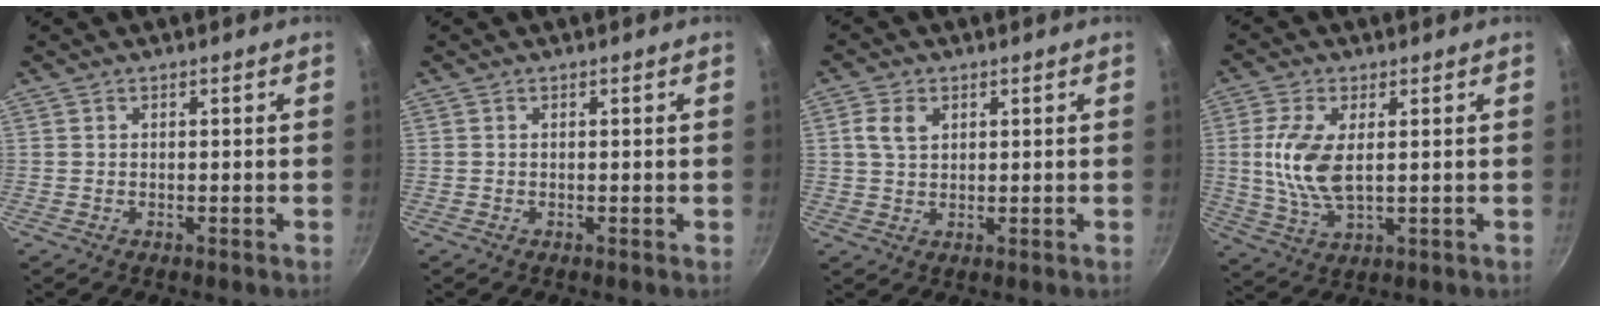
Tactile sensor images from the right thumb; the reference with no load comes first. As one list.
[{"total": 0.0}, {"total": 4.1, "force": [1.4, 2.9, 2.6], "torque": [-0.039, 0.002, 0.026]}, {"total": 9.9, "force": [1.2, 4.7, 8.6], "torque": [-0.177, -0.005, 0.026]}]